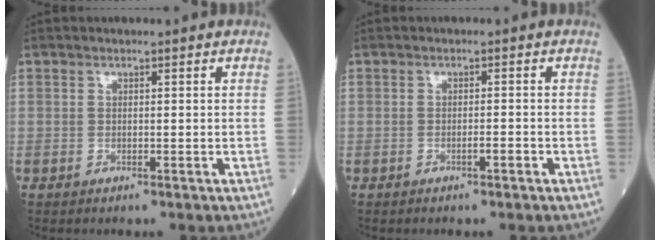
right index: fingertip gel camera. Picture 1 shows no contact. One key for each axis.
{"total": 1.1, "fx": -0.6, "fy": 0.1, "fz": 0.9, "tx": -0.012, "ty": 0.002, "tz": -0.010}